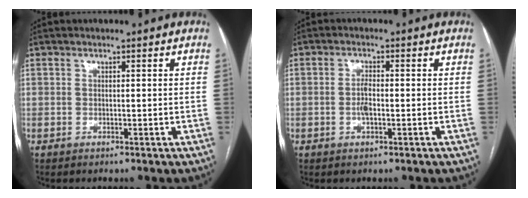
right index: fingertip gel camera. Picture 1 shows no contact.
{"total": 2.5, "force": [-0.6, 0.7, 2.3], "torque": [-0.050, 0.001, -0.010]}